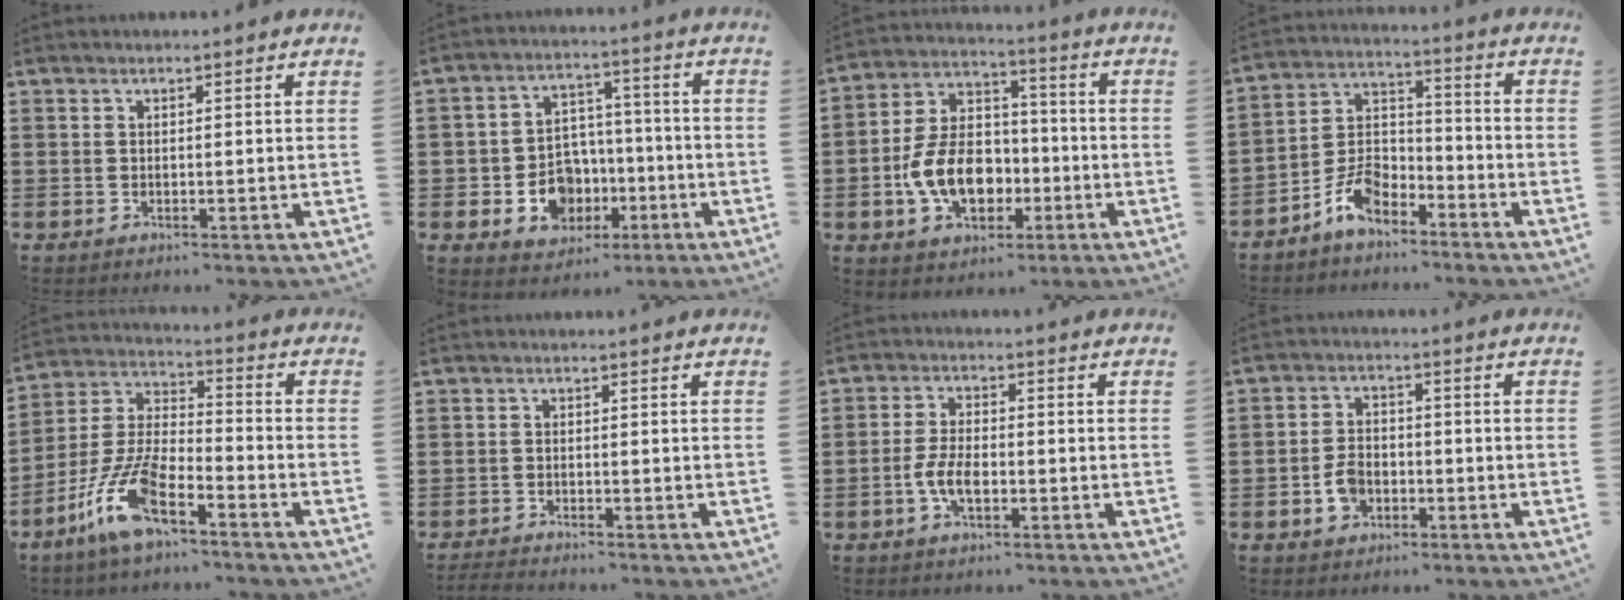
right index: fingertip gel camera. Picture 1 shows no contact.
{"total": 8.0, "force": [-2.5, 6.8, 3.3], "torque": [-0.070, 0.018, -0.037]}
{"total": 11.6, "force": [-2.9, 8.0, 7.9], "torque": [-0.165, 0.011, -0.054]}
{"total": 7.4, "force": [-5.6, 3.6, 3.4], "torque": [-0.084, 0.011, -0.111]}
{"total": 10.6, "force": [-7.2, 2.7, 7.2], "torque": [-0.182, -0.008, -0.145]}
{"total": 1.8, "force": [-1.8, 0.0, 0.1], "torque": [-0.005, 0.000, -0.038]}
{"total": 4.9, "force": [-1.6, 2.3, 4.0], "torque": [-0.097, -0.003, -0.035]}
{"total": 4.1, "force": [-1.7, 2.9, 2.3], "torque": [-0.054, 0.002, -0.033]}